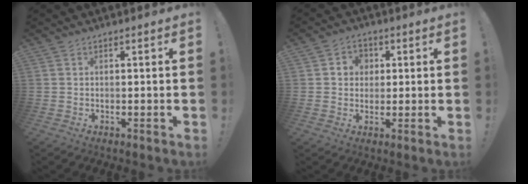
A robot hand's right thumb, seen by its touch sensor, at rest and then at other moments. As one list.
[{"total": 5.0, "force": [0.7, 4.7, 1.6], "torque": [-0.020, 0.003, 0.013]}]